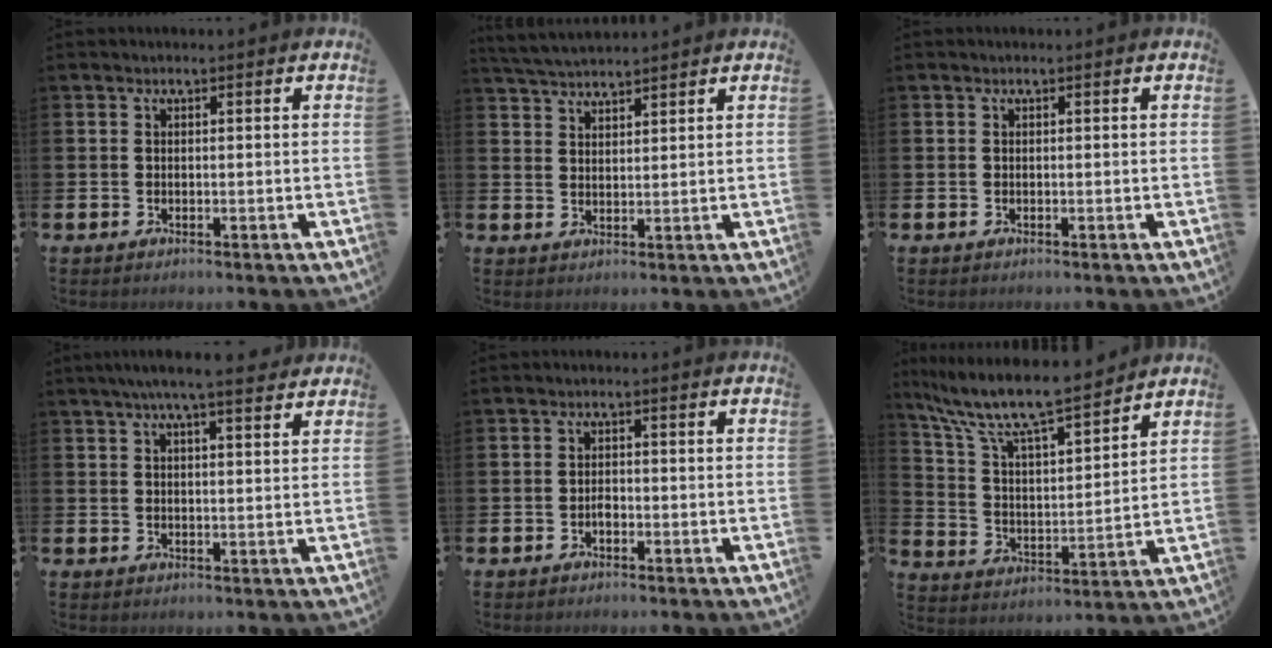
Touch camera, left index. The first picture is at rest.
{"total": 3.9, "force": [3.8, 0.3, 0.6], "torque": [-0.031, -0.015, 0.073]}
{"total": 0.0}
{"total": 5.3, "force": [4.6, 0.2, 2.5], "torque": [-0.052, -0.012, 0.080]}
{"total": 1.2, "force": [-0.6, 0.8, 0.8], "torque": [-0.010, 0.000, -0.013]}
{"total": 10.3, "force": [9.3, 1.4, 4.2], "torque": [-0.126, -0.058, 0.159]}